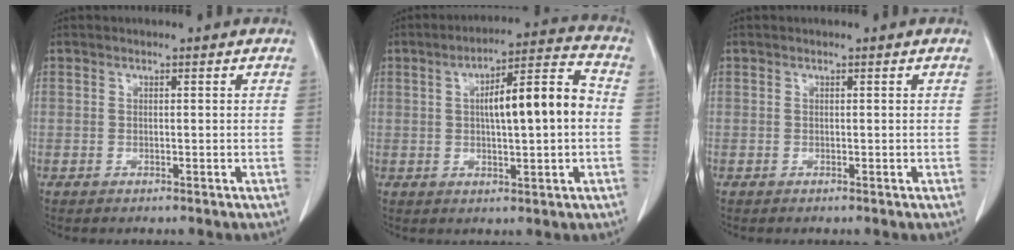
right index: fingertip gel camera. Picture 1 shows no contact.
{"total": 11.6, "force": [0.7, 2.0, 11.4], "torque": [-0.175, 0.029, 0.010]}
{"total": 0.0}